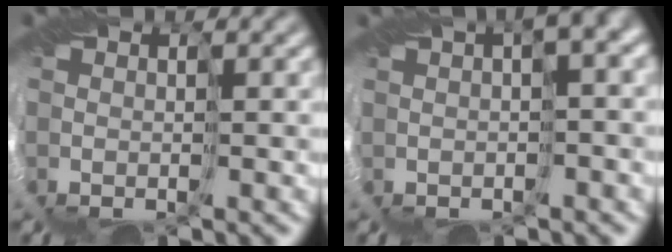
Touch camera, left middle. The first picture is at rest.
{"total": 4.2, "force": [1.3, 0.8, 3.9], "torque": [-0.055, 0.020, 0.019]}